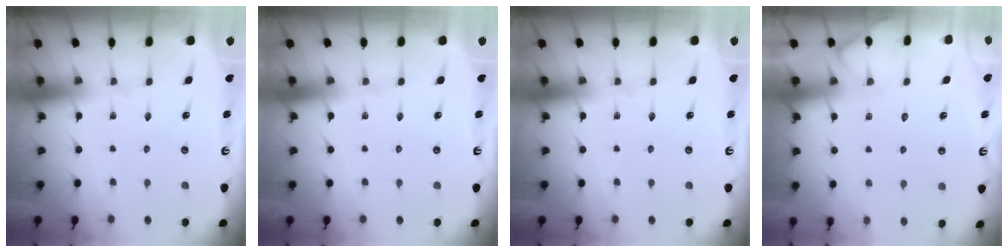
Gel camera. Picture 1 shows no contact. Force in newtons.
{"total": 0.0}
{"total": 0.0}
{"total": 4.7, "press": 4.7, "slide": 0.6}